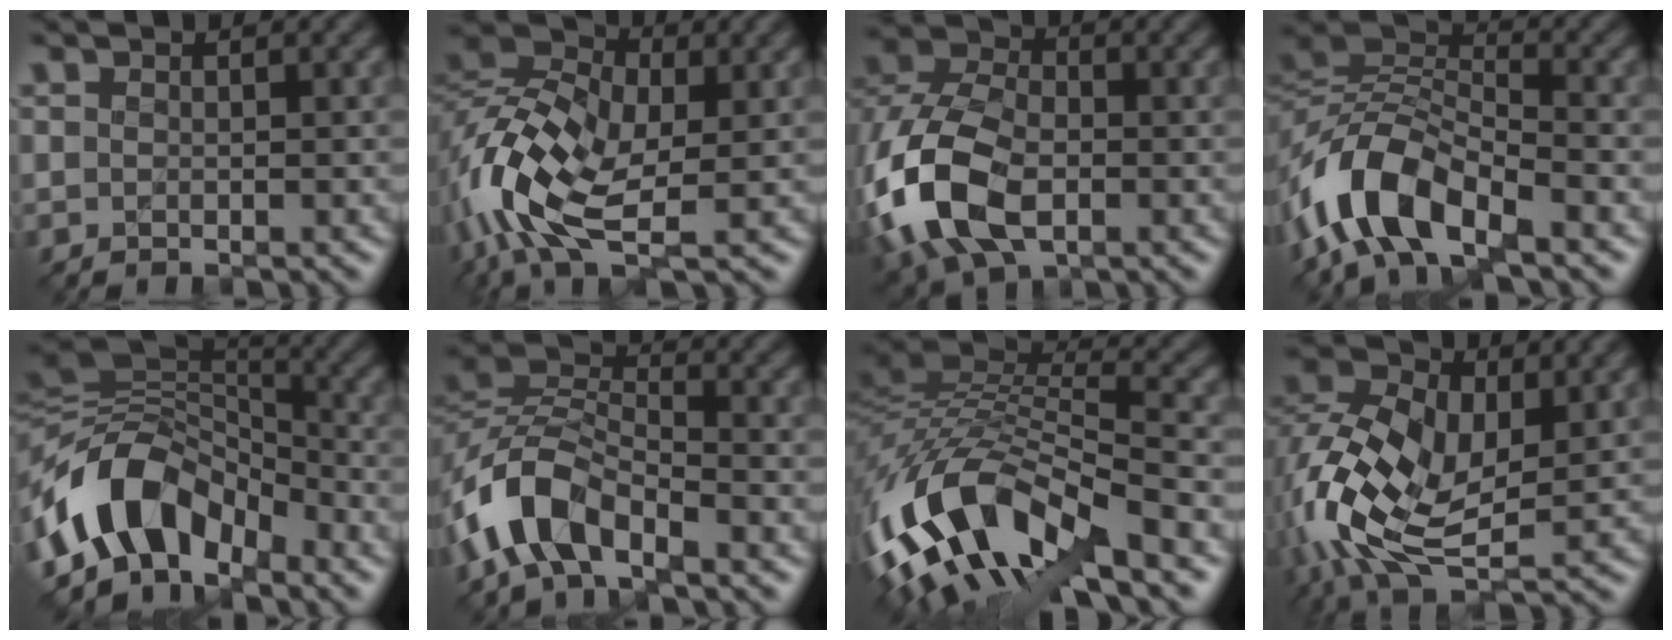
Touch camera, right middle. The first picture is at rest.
{"total": 10.1, "force": [-3.6, 5.6, 7.5], "torque": [-0.164, 0.002, -0.079]}
{"total": 11.2, "force": [-3.0, 7.5, 7.8], "torque": [-0.202, -0.010, -0.069]}
{"total": 8.5, "force": [-4.9, 4.0, 5.7], "torque": [-0.113, 0.008, -0.102]}
{"total": 8.5, "force": [-4.3, 5.4, 5.0], "torque": [-0.077, 0.016, -0.089]}
{"total": 6.6, "force": [-3.9, 3.4, 4.1], "torque": [-0.077, 0.007, -0.085]}
{"total": 13.8, "force": [-6.5, 6.0, 10.6], "torque": [-0.225, 0.017, -0.125]}
{"total": 11.4, "force": [-1.0, 6.9, 9.0], "torque": [-0.203, 0.004, -0.030]}